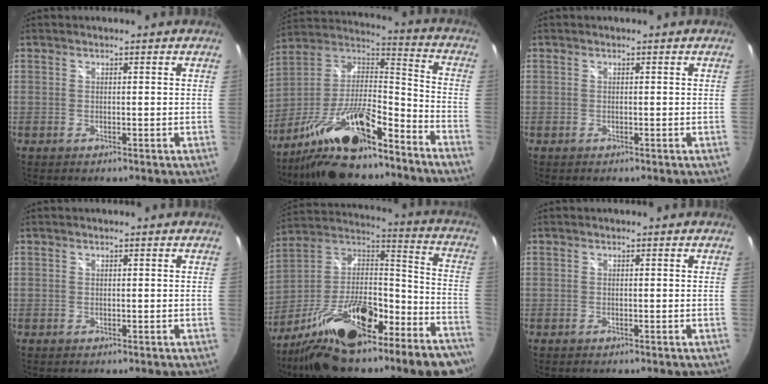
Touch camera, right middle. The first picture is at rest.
{"total": 18.5, "force": [-13.1, 4.2, 12.4], "torque": [-0.243, -0.002, -0.245]}
{"total": 0.0}
{"total": 0.0}
{"total": 27.1, "force": [-18.0, 8.9, 18.2], "torque": [-0.275, 0.006, -0.286]}
{"total": 0.0}